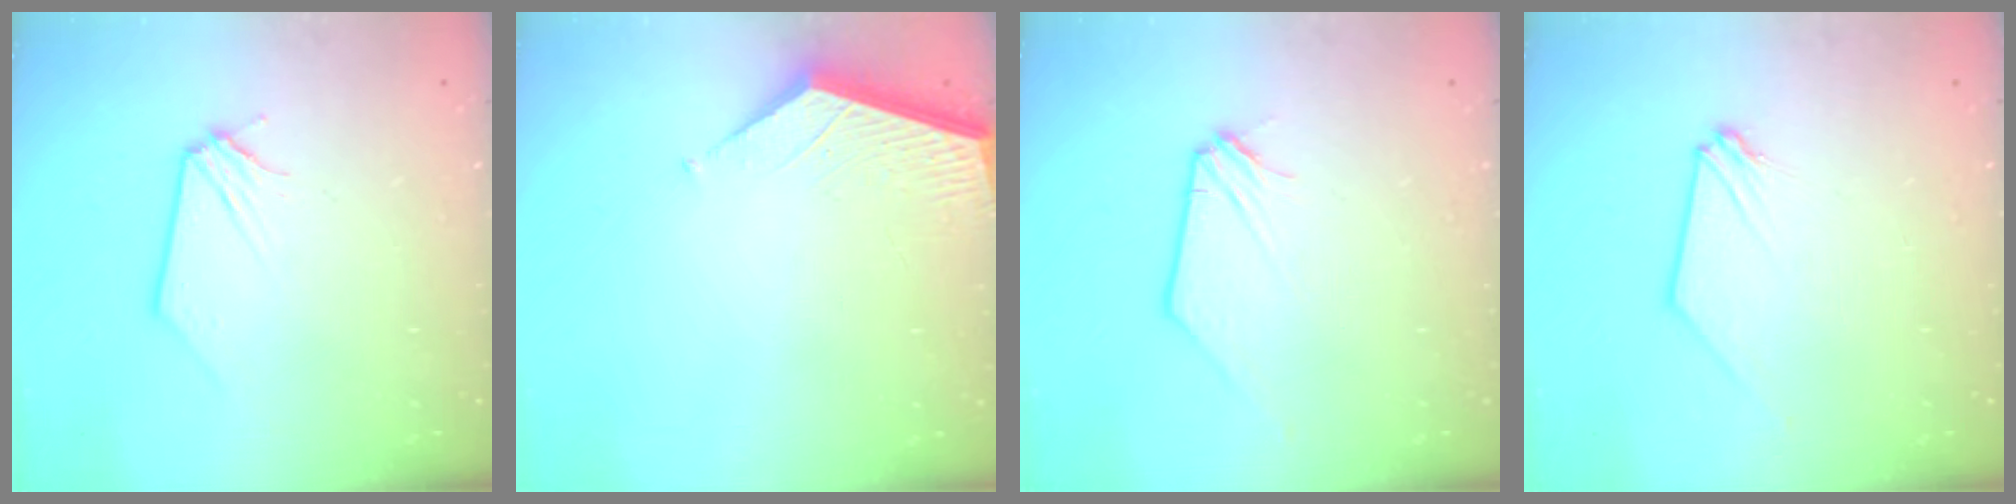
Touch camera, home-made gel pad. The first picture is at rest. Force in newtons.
{"total": 3.7, "press": 3.7, "slide": 0.3}
{"total": 1.2, "press": 1.2, "slide": 0.1}
{"total": 0.0}